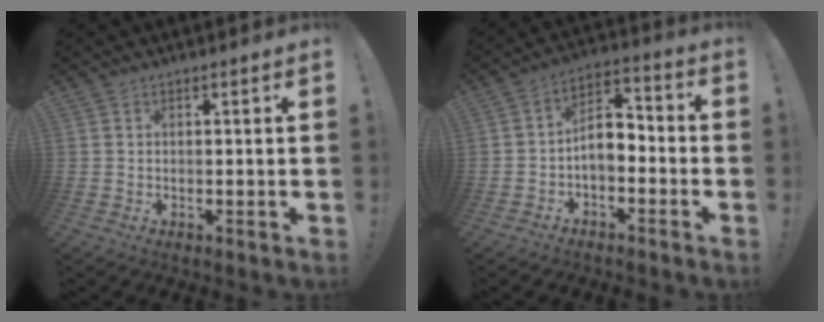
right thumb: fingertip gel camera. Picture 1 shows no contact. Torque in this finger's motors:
{"motor_torque": [1.64, 1.19, 1.23, -0.72, 0.05]}